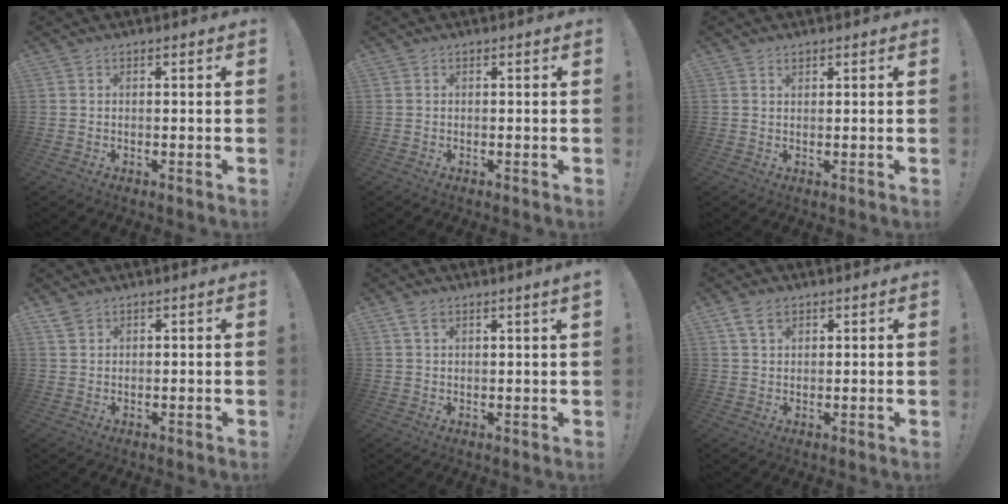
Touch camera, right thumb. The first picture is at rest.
{"total": 0.0}
{"total": 1.0, "force": [0.8, 0.5, 0.2], "torque": [0.003, -0.004, 0.015]}
{"total": 2.5, "force": [2.0, 1.0, 1.1], "torque": [-0.016, -0.012, 0.037]}
{"total": 3.4, "force": [2.3, 0.3, 2.5], "torque": [-0.045, -0.008, 0.040]}
{"total": 5.3, "force": [3.0, 3.1, 3.0], "torque": [-0.052, -0.005, 0.058]}